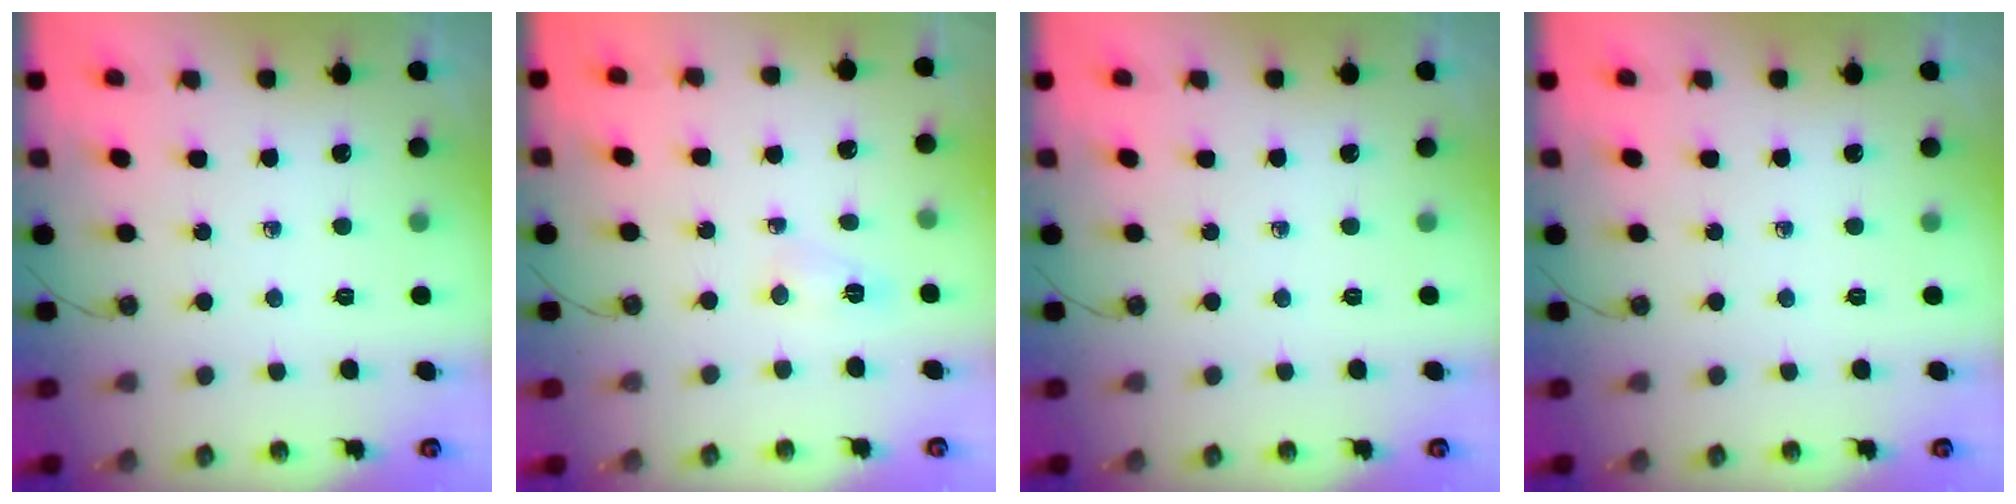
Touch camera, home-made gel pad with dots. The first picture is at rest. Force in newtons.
{"total": 3.9, "press": 3.9, "slide": 0.7}
{"total": 0.0}
{"total": 0.0}